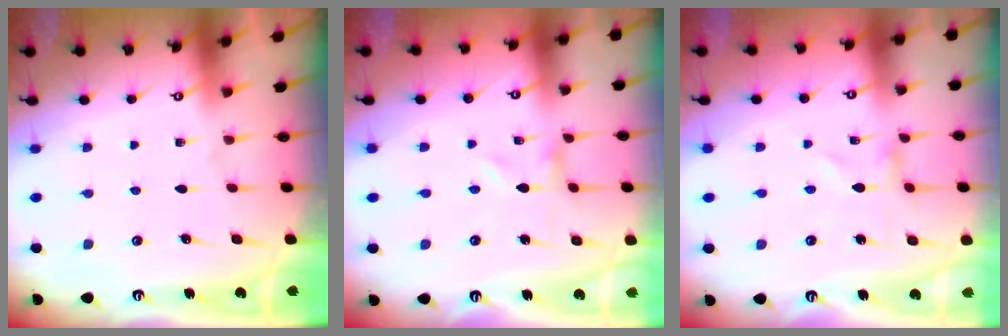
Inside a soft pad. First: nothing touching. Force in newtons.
{"total": 0.0}
{"total": 0.8, "press": 0.8, "slide": 0.1}